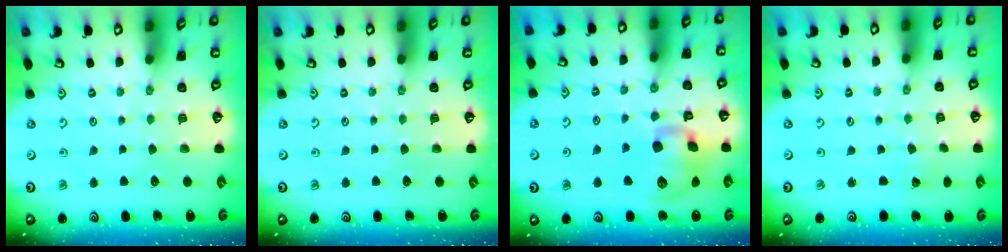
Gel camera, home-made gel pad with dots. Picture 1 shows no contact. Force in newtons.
{"total": 0.0}
{"total": 13.9, "press": 13.8, "slide": 2.3}
{"total": 1.8, "press": 1.8, "slide": 0.1}